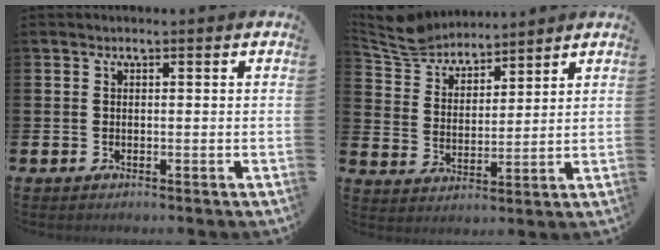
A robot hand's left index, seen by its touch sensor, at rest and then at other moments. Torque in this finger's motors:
{"motor_torque": [0.35, -1.42, 0.16, 0.03]}